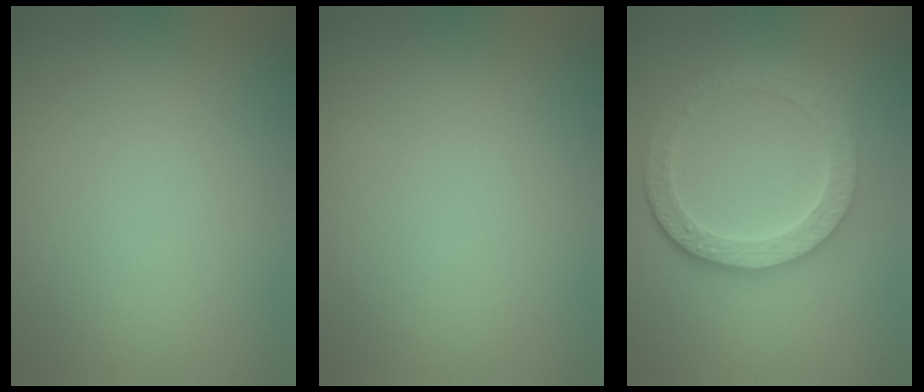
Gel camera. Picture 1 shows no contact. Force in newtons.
{"total": 0.0}
{"total": 5.6, "press": 4.5, "slide": 3.4}